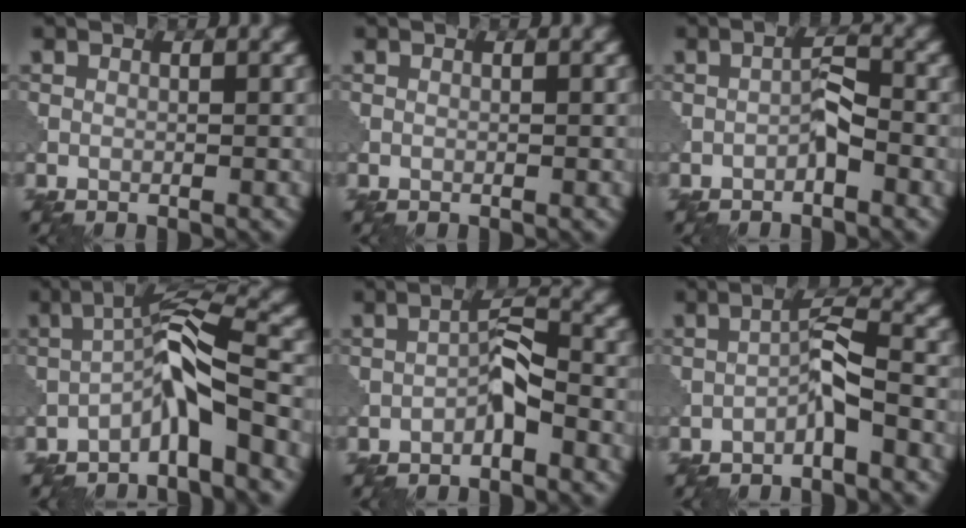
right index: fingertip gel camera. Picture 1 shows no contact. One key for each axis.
{"total": 0.0}
{"total": 1.9, "fx": -1.0, "fy": 0.5, "fz": 1.5, "tx": -0.028, "ty": 0.008, "tz": -0.020}
{"total": 5.1, "fx": -2.6, "fy": 0.8, "fz": 4.3, "tx": -0.077, "ty": 0.021, "tz": -0.055}
{"total": 2.6, "fx": -1.4, "fy": 0.8, "fz": 2.1, "tx": -0.033, "ty": 0.013, "tz": -0.028}
{"total": 2.6, "fx": -1.5, "fy": 0.4, "fz": 2.1, "tx": -0.039, "ty": 0.015, "tz": -0.031}